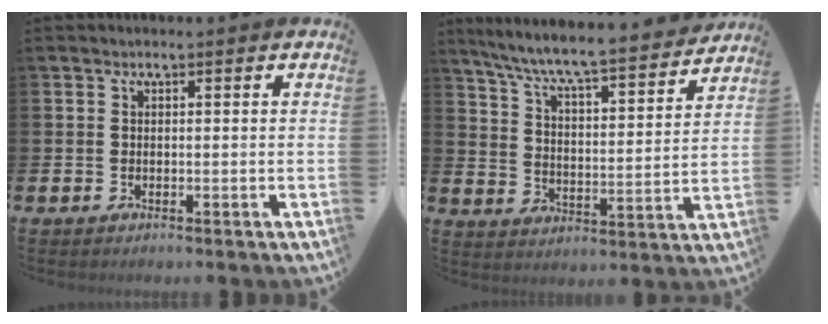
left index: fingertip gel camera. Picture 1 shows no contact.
{"total": 7.6, "force": [7.1, 0.4, 2.8], "torque": [-0.091, -0.055, 0.119]}